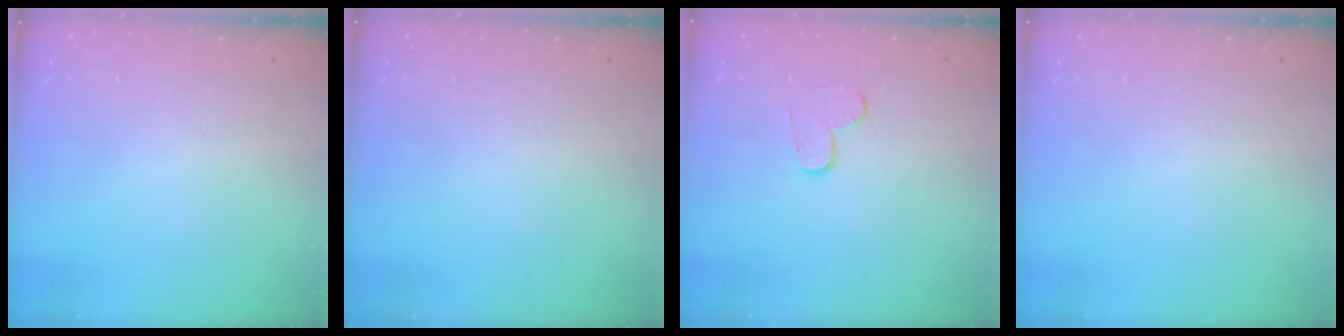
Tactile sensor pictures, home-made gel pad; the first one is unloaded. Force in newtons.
{"total": 0.0}
{"total": 4.0, "press": 4.0, "slide": 0.2}
{"total": 0.0}